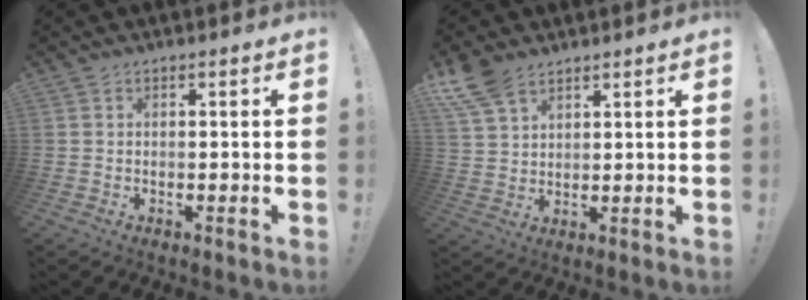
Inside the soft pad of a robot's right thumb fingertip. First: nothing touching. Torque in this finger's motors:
{"motor_torque": [-0.54, 0.67, 0.14, 0.06, 0.07]}